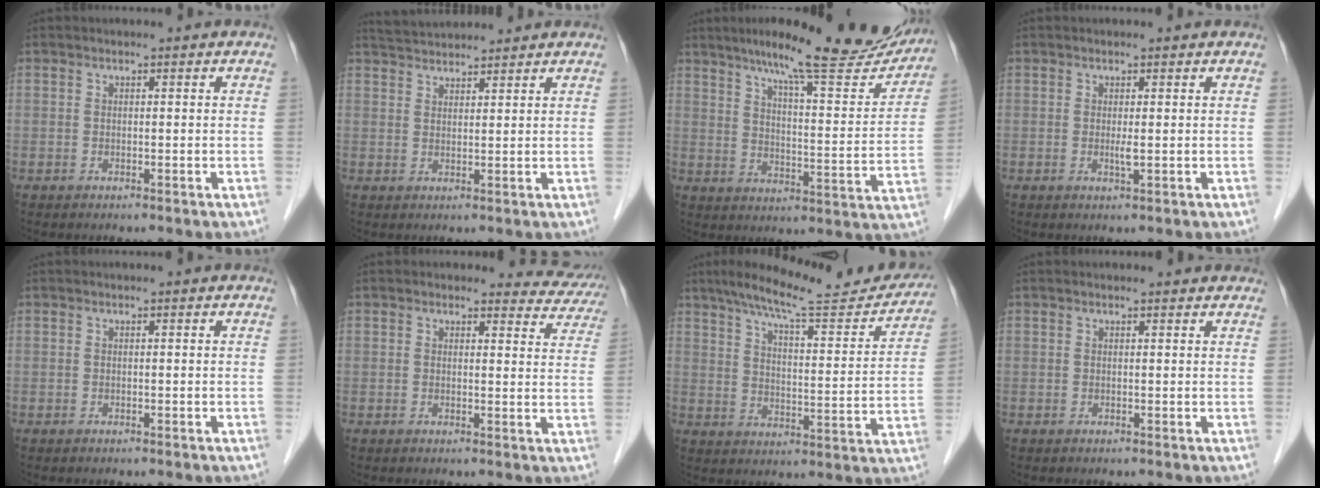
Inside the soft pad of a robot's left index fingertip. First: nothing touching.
{"total": 5.3, "force": [5.2, 0.5, 1.0], "torque": [-0.024, 0.037, 0.090]}
{"total": 21.6, "force": [18.3, 2.5, 11.2], "torque": [-0.157, -0.021, 0.243]}
{"total": 1.1, "force": [0.1, 0.0, 1.1], "torque": [-0.026, -0.002, 0.002]}
{"total": 0.0}
{"total": 6.4, "force": [6.0, 2.1, -0.6], "torque": [0.033, -0.019, 0.035]}
{"total": 18.4, "force": [16.4, 2.1, 8.0], "torque": [-0.121, -0.010, 0.224]}
{"total": 2.9, "force": [2.7, 0.7, 0.7], "torque": [-0.012, 0.012, 0.024]}